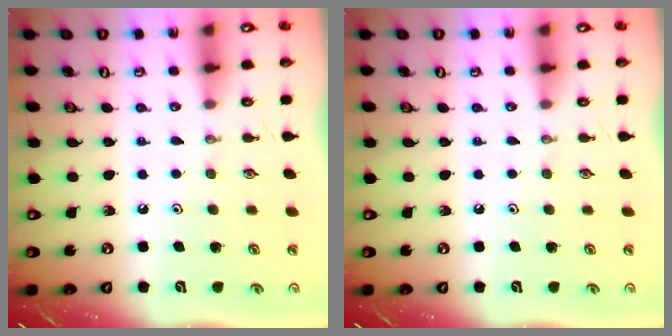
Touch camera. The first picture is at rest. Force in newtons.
{"total": 0.0}